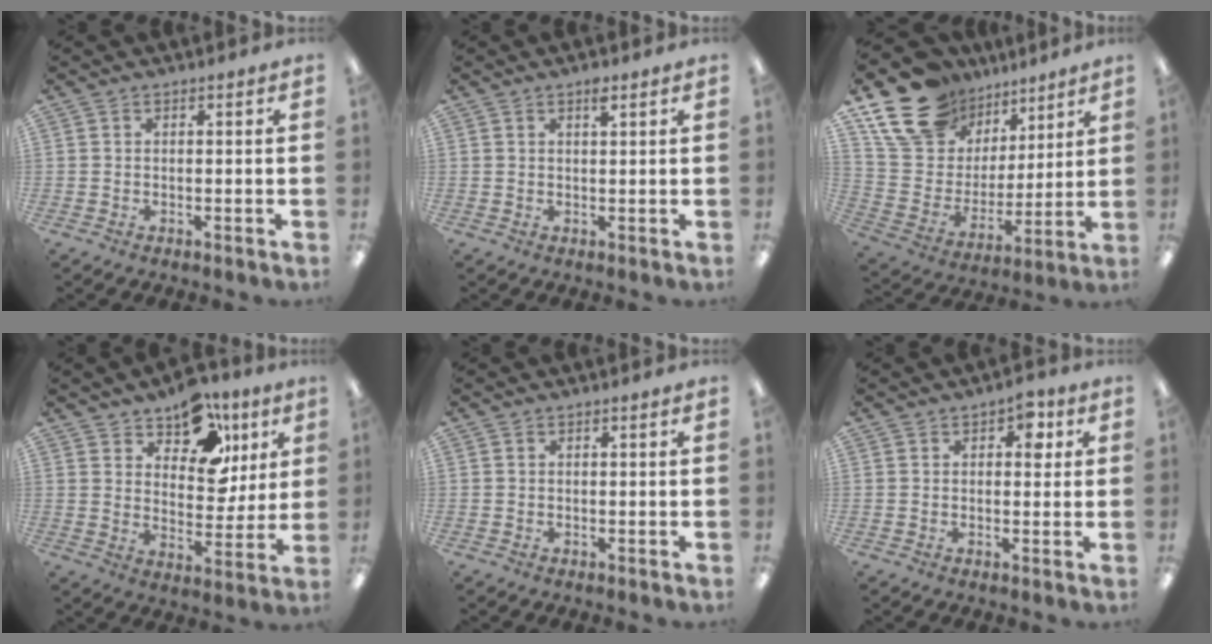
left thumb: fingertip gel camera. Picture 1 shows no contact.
{"total": 2.0, "force": [1.4, 0.5, 1.4], "torque": [-0.023, -0.002, 0.023]}
{"total": 19.5, "force": [13.5, 12.1, 7.1], "torque": [-0.150, -0.073, 0.254]}
{"total": 13.8, "force": [9.1, 8.0, 6.8], "torque": [-0.107, -0.045, 0.164]}
{"total": 0.0}
{"total": 5.0, "force": [1.8, 2.9, 3.6], "torque": [-0.034, -0.005, 0.023]}